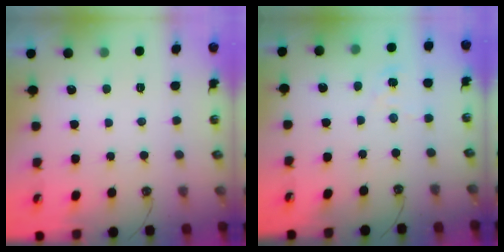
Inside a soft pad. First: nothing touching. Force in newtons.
{"total": 3.7, "press": 3.7, "slide": 0.4}